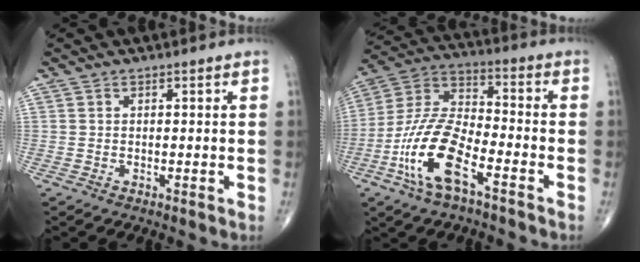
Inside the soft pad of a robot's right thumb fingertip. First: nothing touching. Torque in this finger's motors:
{"motor_torque": [0.13, 0.38, 1.70, -0.84, 0.20]}